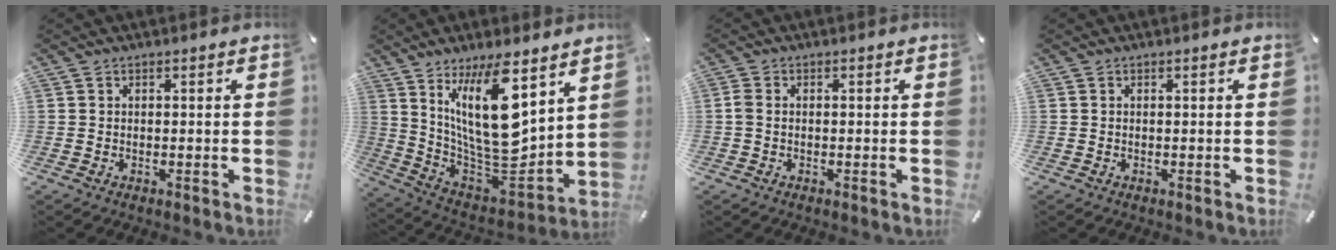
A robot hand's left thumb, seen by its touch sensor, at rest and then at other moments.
{"total": 21.7, "force": [9.1, 8.2, 17.9], "torque": [-0.357, -0.078, 0.150]}
{"total": 1.7, "force": [-0.2, 0.8, 1.5], "torque": [-0.027, 0.002, -0.005]}
{"total": 0.0}